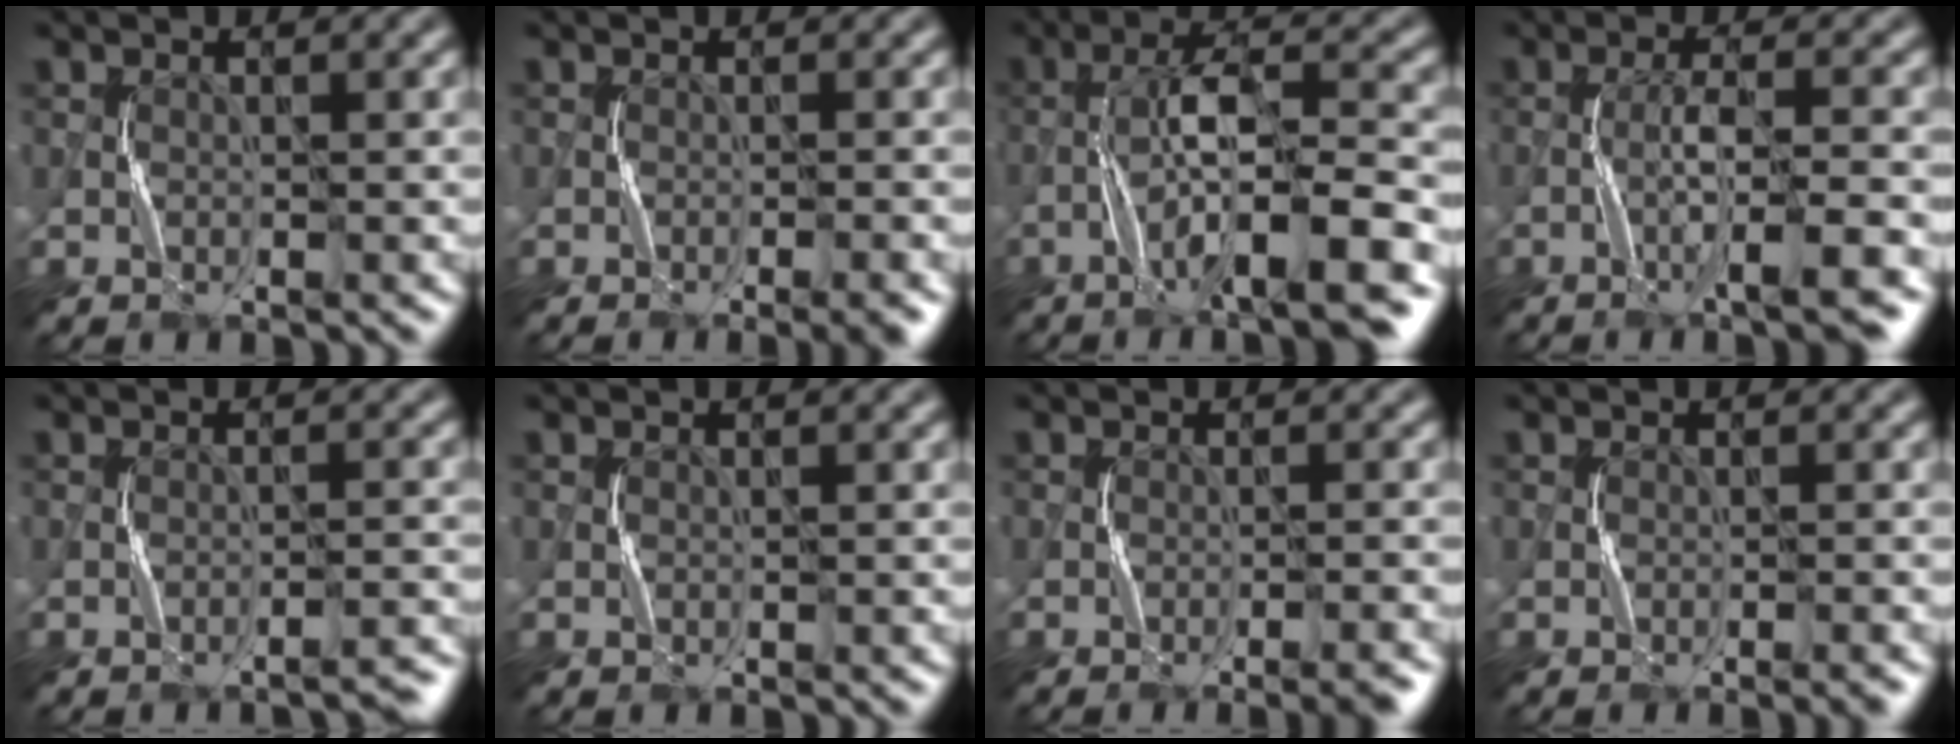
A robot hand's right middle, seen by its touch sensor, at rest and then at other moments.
{"total": 1.7, "force": [-0.9, -0.1, 1.4], "torque": [-0.021, 0.000, -0.013]}
{"total": 9.9, "force": [-4.1, 1.9, 8.8], "torque": [-0.147, 0.021, -0.069]}
{"total": 5.3, "force": [-2.5, 0.4, 4.7], "torque": [-0.075, 0.010, -0.048]}
{"total": 1.5, "force": [-1.4, -0.1, 0.6], "torque": [-0.008, 0.010, -0.023]}
{"total": 0.0}
{"total": 2.2, "force": [-1.2, 0.1, 1.9], "torque": [-0.021, 0.006, -0.017]}
{"total": 0.7, "force": [-0.4, -0.2, 0.5], "torque": [-0.008, 0.000, -0.005]}